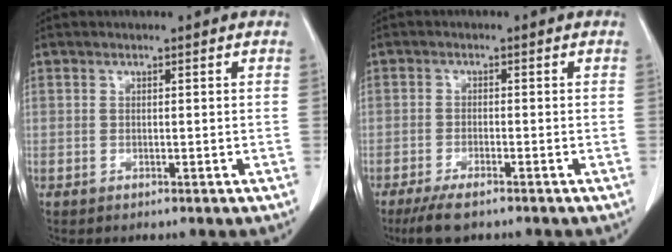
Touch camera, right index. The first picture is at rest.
{"total": 5.0, "force": [-3.7, 0.9, 3.2], "torque": [-0.063, -0.011, -0.063]}